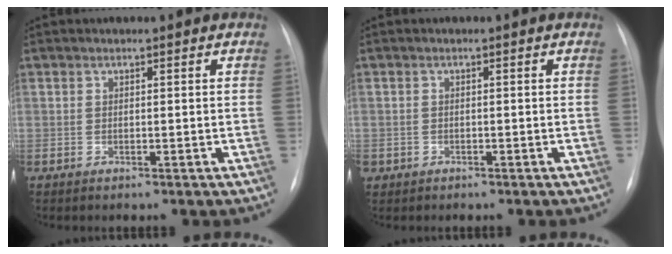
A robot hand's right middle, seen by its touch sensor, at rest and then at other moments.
{"total": 0.9, "force": [-0.4, 0.8, 0.1], "torque": [-0.005, 0.004, -0.005]}